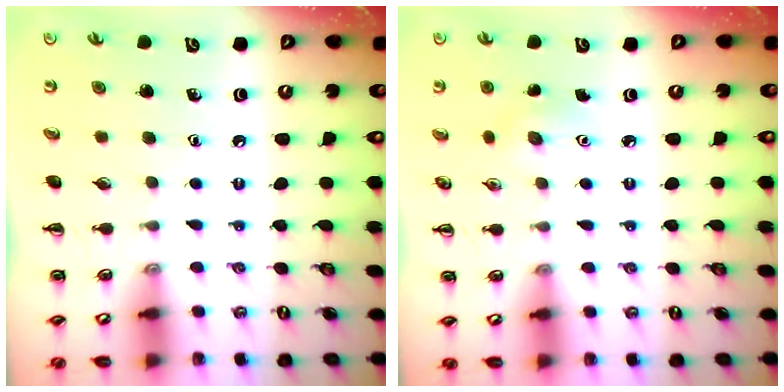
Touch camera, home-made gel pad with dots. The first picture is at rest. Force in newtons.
{"total": 3.8, "press": 3.7, "slide": 0.8}